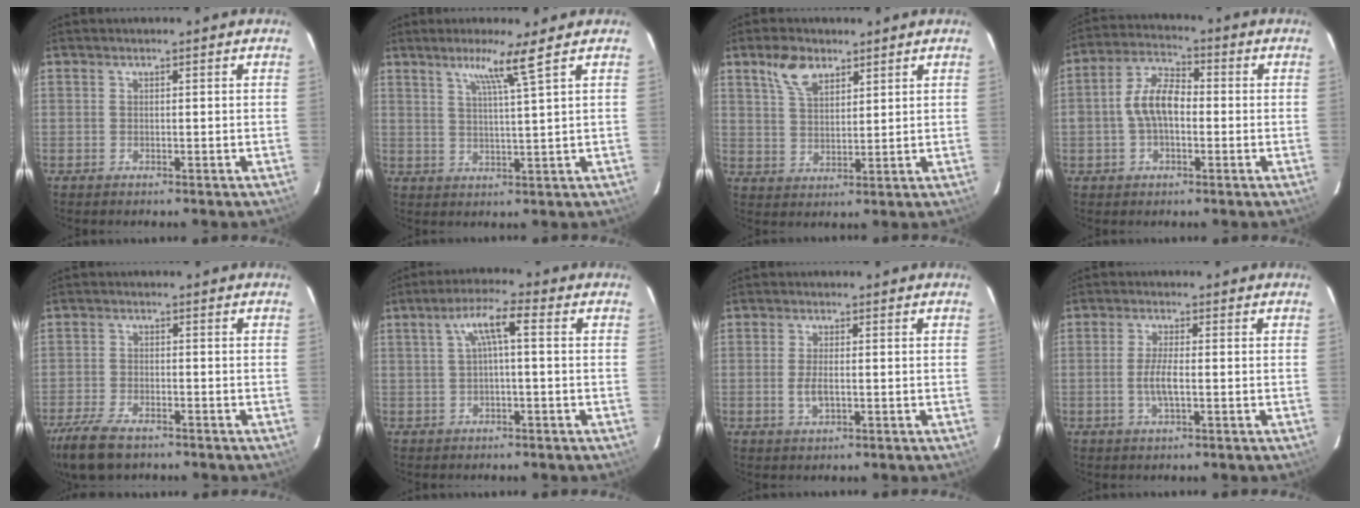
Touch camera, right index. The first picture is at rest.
{"total": 5.6, "force": [3.6, -1.5, 4.1], "torque": [-0.073, -0.010, 0.062]}
{"total": 6.7, "force": [4.3, 3.4, 3.8], "torque": [-0.071, 0.010, 0.083]}
{"total": 8.3, "force": [-0.8, 4.8, 6.7], "torque": [-0.134, 0.020, -0.016]}
{"total": 9.9, "force": [-7.4, 3.8, 5.3], "torque": [-0.144, -0.026, -0.139]}
{"total": 5.2, "force": [0.5, 0.7, 5.1], "torque": [-0.101, 0.013, 0.015]}
{"total": 3.0, "force": [-0.7, 1.3, 2.6], "torque": [-0.051, -0.006, -0.011]}
{"total": 3.9, "force": [-0.9, 0.8, 3.7], "torque": [-0.072, -0.004, -0.015]}